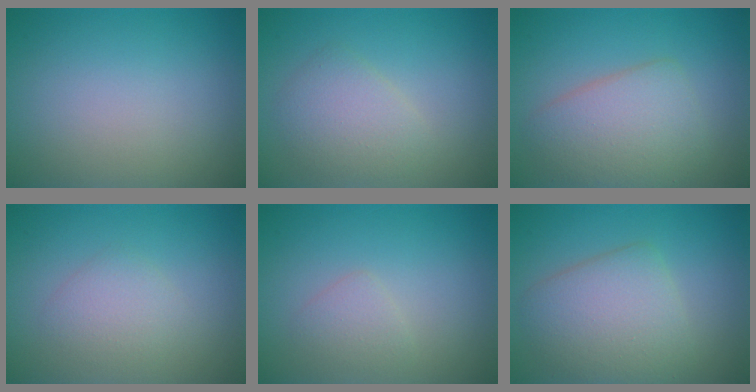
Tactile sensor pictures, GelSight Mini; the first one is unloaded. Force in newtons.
{"total": 2.8, "press": 2.8, "slide": 0.2}
{"total": 4.8, "press": 4.8, "slide": 0.1}
{"total": 2.1, "press": 2.1, "slide": 0.1}
{"total": 1.4, "press": 1.4, "slide": 0.1}
{"total": 5.1, "press": 5.1, "slide": 0.1}